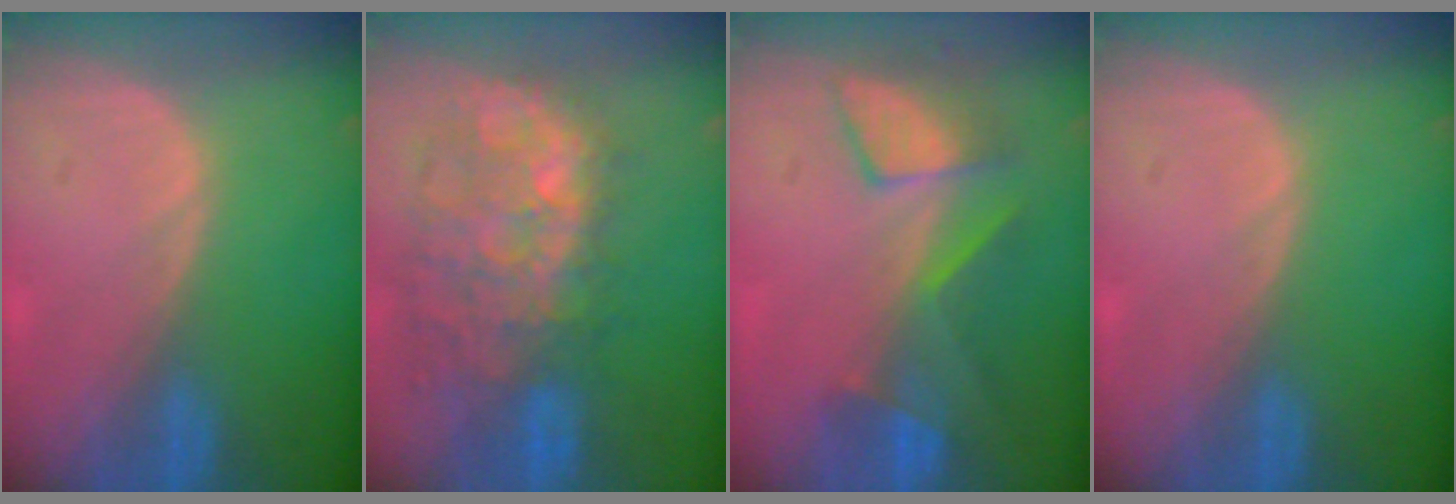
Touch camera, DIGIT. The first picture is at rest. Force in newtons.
{"total": 11.0, "press": 10.3, "slide": 3.9}
{"total": 7.4, "press": 7.1, "slide": 1.9}
{"total": 0.0}